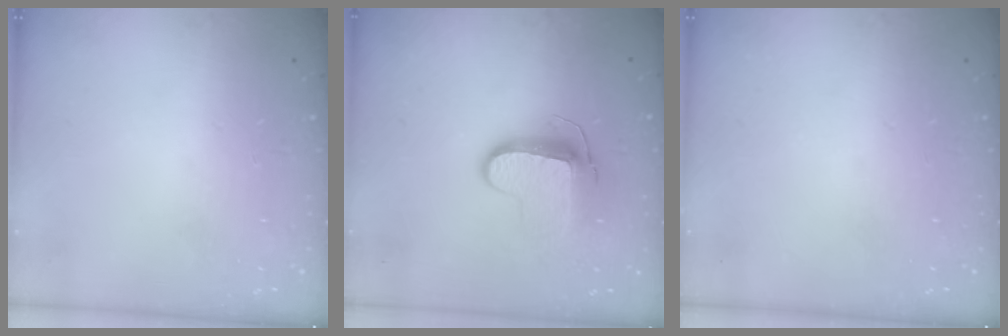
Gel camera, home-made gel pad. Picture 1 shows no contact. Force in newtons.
{"total": 10.3, "press": 10.3, "slide": 1.0}
{"total": 0.0}